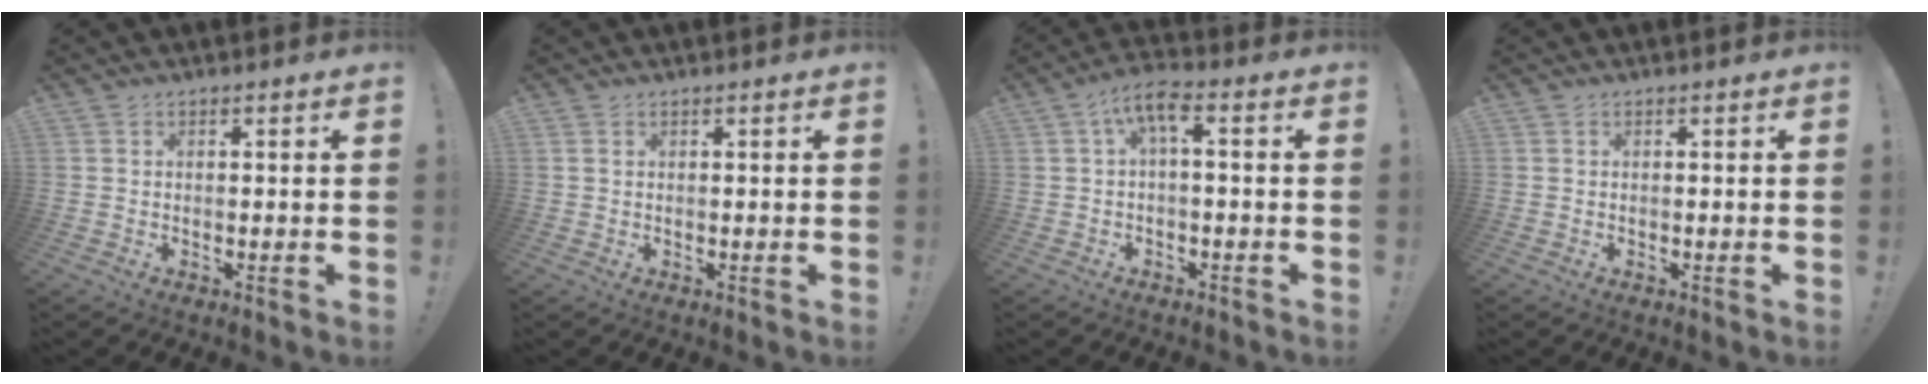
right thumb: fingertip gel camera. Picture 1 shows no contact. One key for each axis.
{"total": 0.6, "fx": 0.4, "fy": 0.3, "fz": 0.5, "tx": -0.017, "ty": 0.005, "tz": 0.008}
{"total": 6.5, "fx": 0.8, "fy": 1.9, "fz": 6.1, "tx": -0.105, "ty": 0.000, "tz": 0.013}
{"total": 0.0}